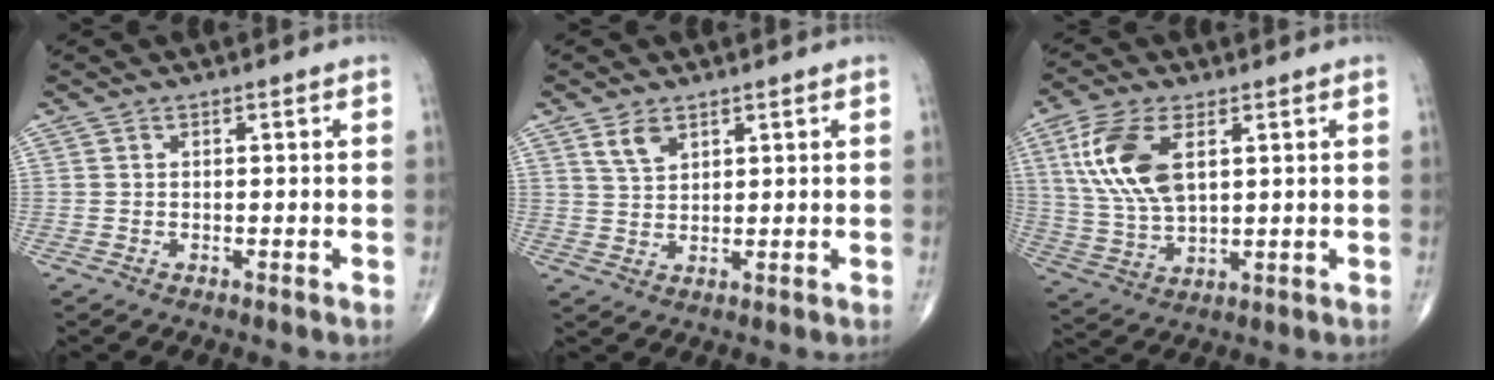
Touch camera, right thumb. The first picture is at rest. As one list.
[{"total": 3.8, "force": [2.4, 2.1, 2.2], "torque": [-0.033, -0.013, 0.051]}, {"total": 13.3, "force": [4.3, 6.6, 10.7], "torque": [-0.228, -0.010, 0.091]}]